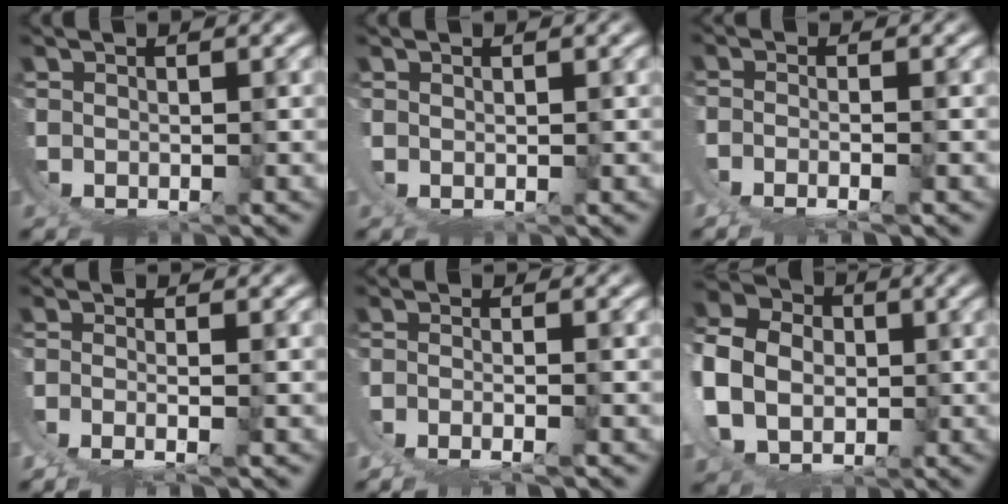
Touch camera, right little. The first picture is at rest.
{"total": 1.0, "force": [0.9, -0.3, 0.0], "torque": [0.000, 0.001, 0.014]}
{"total": 2.5, "force": [-0.6, 0.5, 2.4], "torque": [-0.048, -0.013, -0.002]}
{"total": 2.7, "force": [-0.3, 0.4, 2.6], "torque": [-0.063, -0.018, 0.006]}
{"total": 2.6, "force": [-0.8, 0.8, 2.4], "torque": [-0.047, -0.012, -0.006]}
{"total": 11.1, "force": [3.7, 8.2, 6.4], "torque": [-0.136, -0.013, 0.058]}